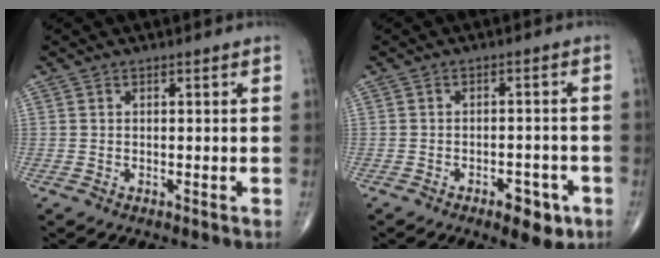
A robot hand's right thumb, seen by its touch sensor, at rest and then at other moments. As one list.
[{"total": 6.0, "force": [-3.1, 2.8, 4.2], "torque": [-0.040, 0.014, -0.039]}]